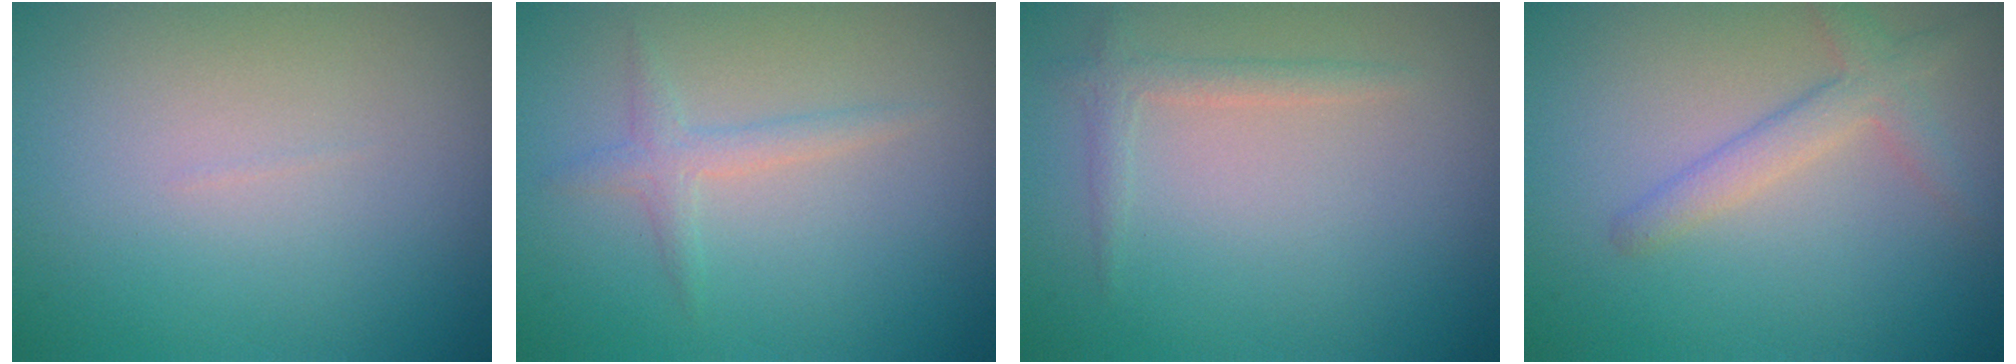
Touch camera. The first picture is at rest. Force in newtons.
{"total": 1.6, "press": 1.6, "slide": 0.0}
{"total": 1.4, "press": 1.4, "slide": 0.1}
{"total": 2.6, "press": 2.5, "slide": 0.1}